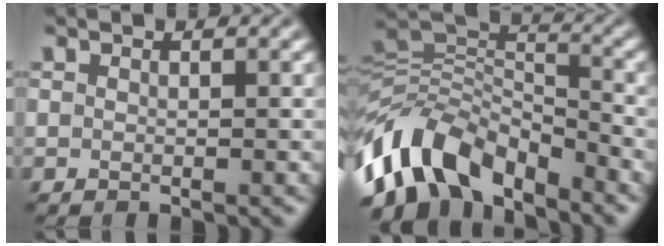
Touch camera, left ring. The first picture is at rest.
{"total": 8.9, "force": [-6.2, 4.4, 4.7], "torque": [-0.071, 0.007, -0.129]}